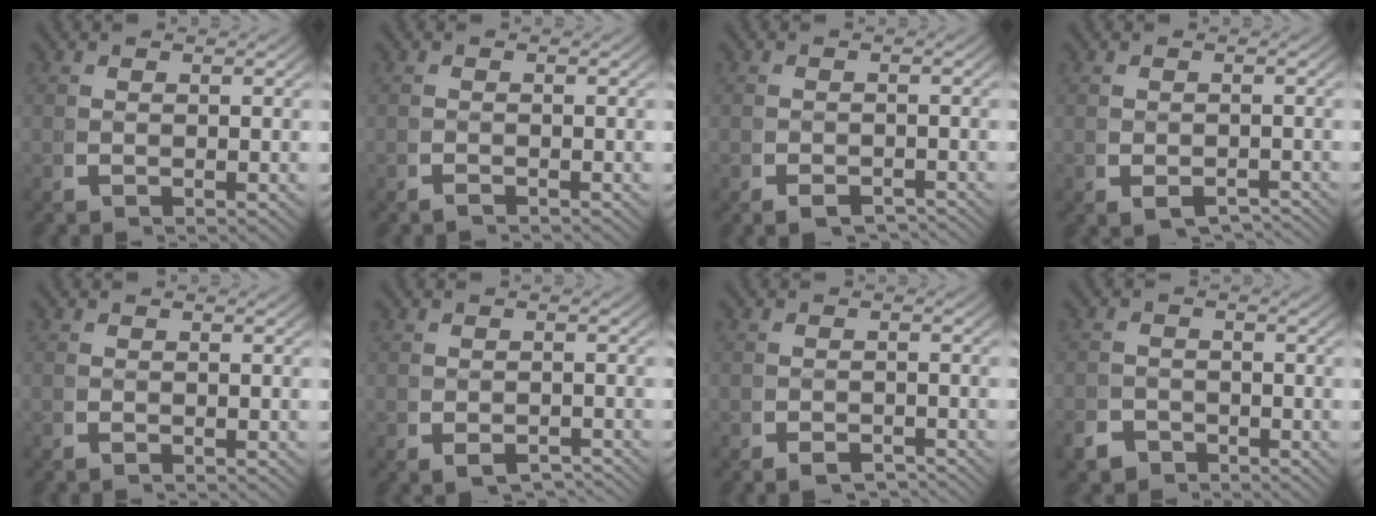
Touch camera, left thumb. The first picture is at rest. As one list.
[{"total": 0.8, "force": [-0.8, 0.0, 0.0], "torque": [-0.001, -0.006, -0.015]}, {"total": 2.5, "force": [-2.3, 0.7, 0.7], "torque": [-0.007, -0.010, -0.034]}, {"total": 3.1, "force": [-2.4, 1.4, 1.4], "torque": [-0.028, -0.017, -0.027]}, {"total": 0.5, "force": [-0.5, 0.0, 0.1], "torque": [-0.006, -0.006, -0.007]}, {"total": 3.1, "force": [-2.6, 1.2, 1.2], "torque": [-0.023, -0.014, -0.033]}, {"total": 2.2, "force": [-2.1, 0.5, 0.4], "torque": [-0.003, -0.009, -0.033]}, {"total": 2.9, "force": [-2.6, 1.3, 0.1], "torque": [0.003, -0.016, -0.044]}]